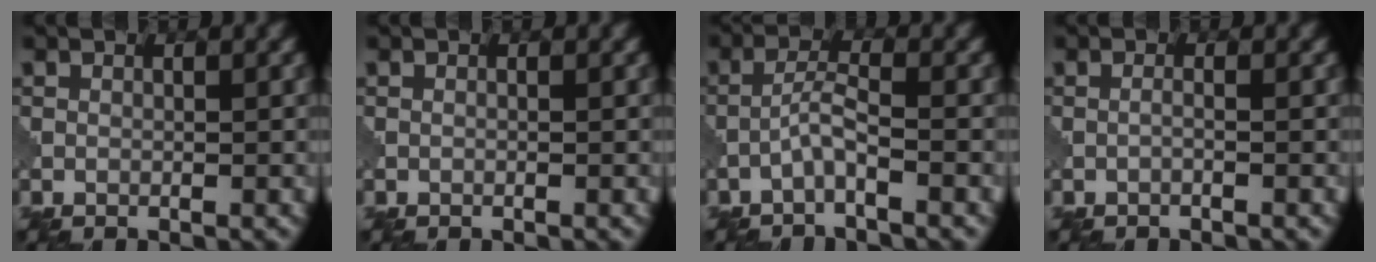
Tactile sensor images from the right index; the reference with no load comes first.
{"total": 0.0}
{"total": 2.3, "force": [-1.3, 0.2, 1.9], "torque": [-0.039, 0.012, -0.034]}
{"total": 0.7, "force": [-0.3, 0.1, 0.6], "torque": [-0.012, 0.000, -0.014]}